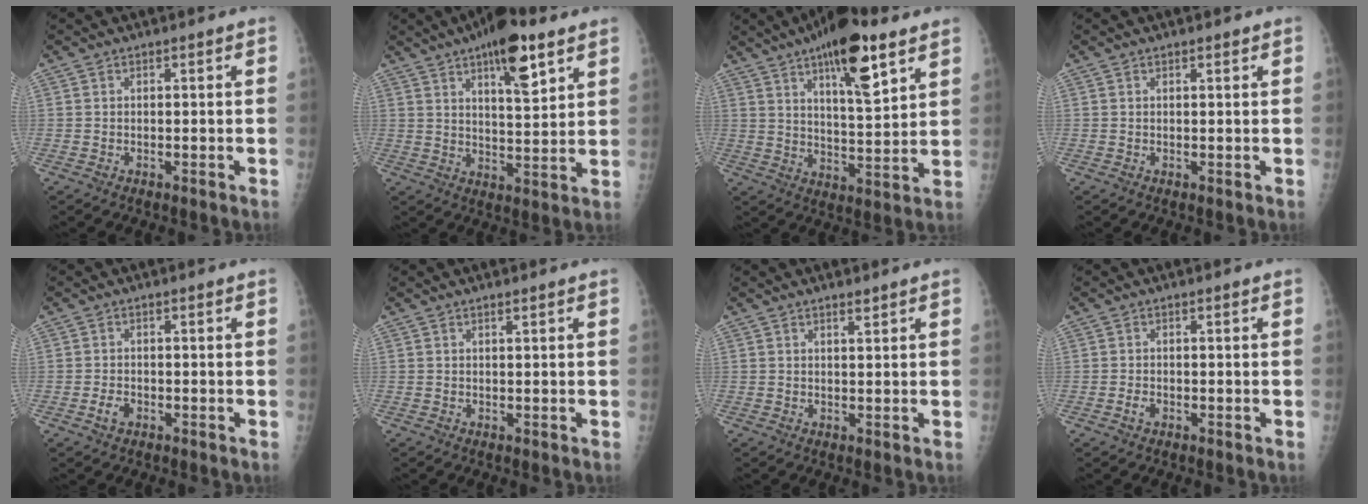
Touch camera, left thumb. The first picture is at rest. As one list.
[{"total": 12.3, "force": [6.9, 3.8, 9.4], "torque": [-0.122, -0.032, 0.106]}, {"total": 15.1, "force": [8.5, 4.3, 11.7], "torque": [-0.162, -0.041, 0.135]}, {"total": 0.7, "force": [0.5, 0.2, 0.4], "torque": [-0.004, -0.002, 0.007]}, {"total": 1.9, "force": [-1.0, 1.2, 1.1], "torque": [-0.018, 0.003, -0.017]}, {"total": 0.6, "force": [0.4, 0.0, 0.4], "torque": [-0.004, -0.001, 0.008]}, {"total": 1.3, "force": [1.0, 0.2, 0.7], "torque": [-0.008, -0.008, 0.019]}, {"total": 1.1, "force": [-0.6, 0.7, 0.7], "torque": [-0.010, 0.001, -0.010]}]